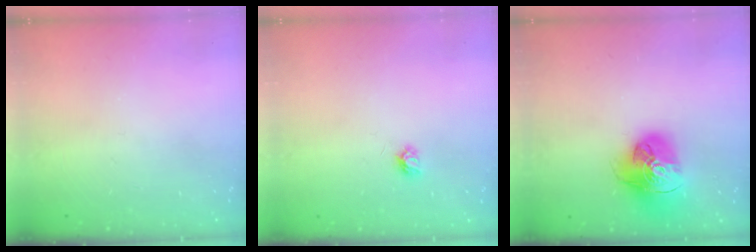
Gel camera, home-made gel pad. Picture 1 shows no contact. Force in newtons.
{"total": 3.8, "press": 3.8, "slide": 0.4}
{"total": 18.3, "press": 18.2, "slide": 2.0}